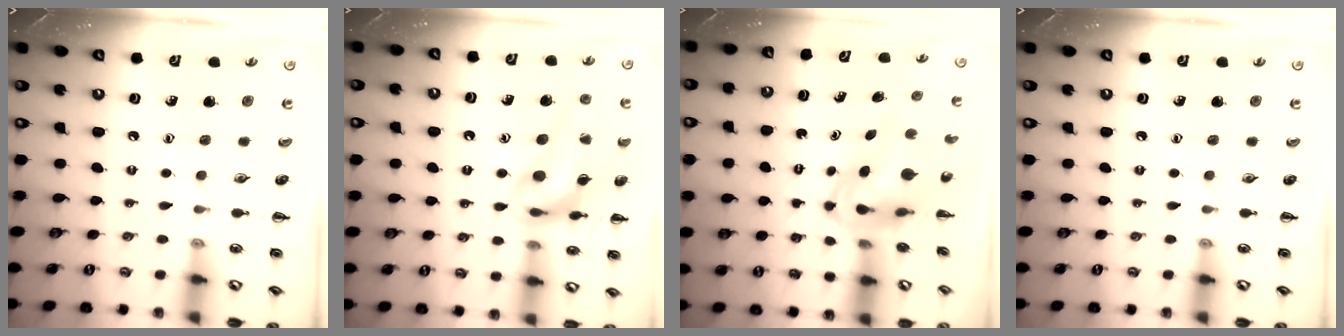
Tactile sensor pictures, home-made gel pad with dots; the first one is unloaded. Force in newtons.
{"total": 16.0, "press": 15.8, "slide": 2.1}
{"total": 5.9, "press": 5.7, "slide": 1.6}
{"total": 0.0}